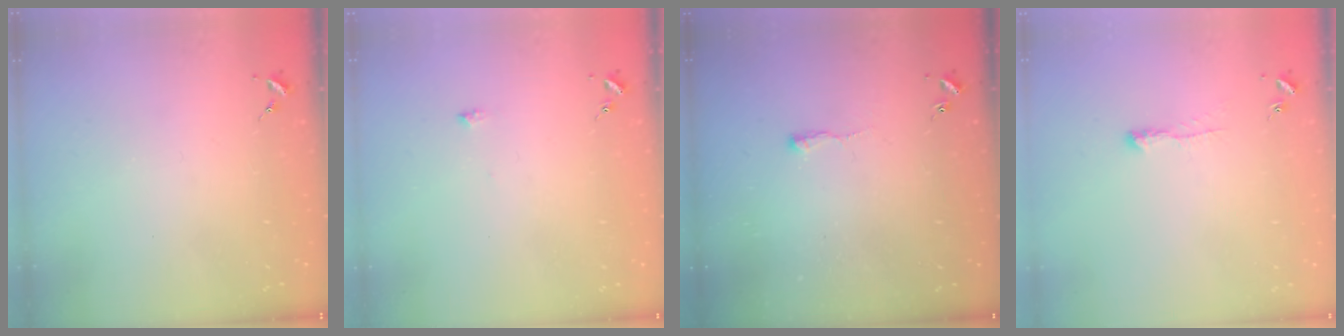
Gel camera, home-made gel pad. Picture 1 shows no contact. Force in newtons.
{"total": 3.9, "press": 3.8, "slide": 0.6}
{"total": 3.0, "press": 3.0, "slide": 0.5}
{"total": 4.1, "press": 4.1, "slide": 0.6}